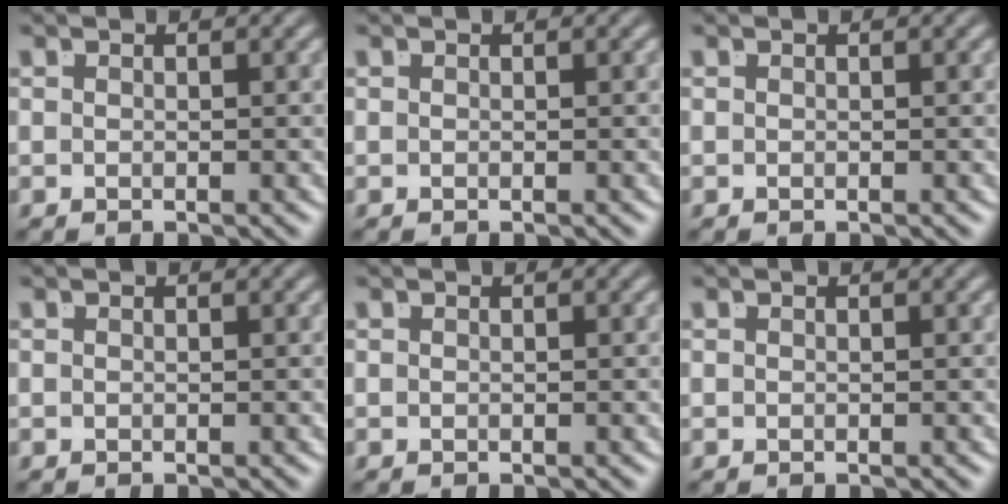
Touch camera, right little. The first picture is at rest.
{"total": 0.0}
{"total": 0.0}
{"total": 0.0}
{"total": 0.0}
{"total": 0.0}